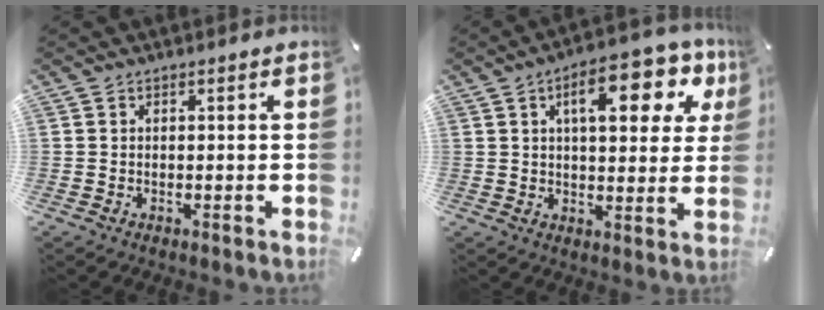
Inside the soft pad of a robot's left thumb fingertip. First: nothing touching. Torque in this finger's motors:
{"motor_torque": [1.89, 1.78, 1.41, -1.23, 0.40]}